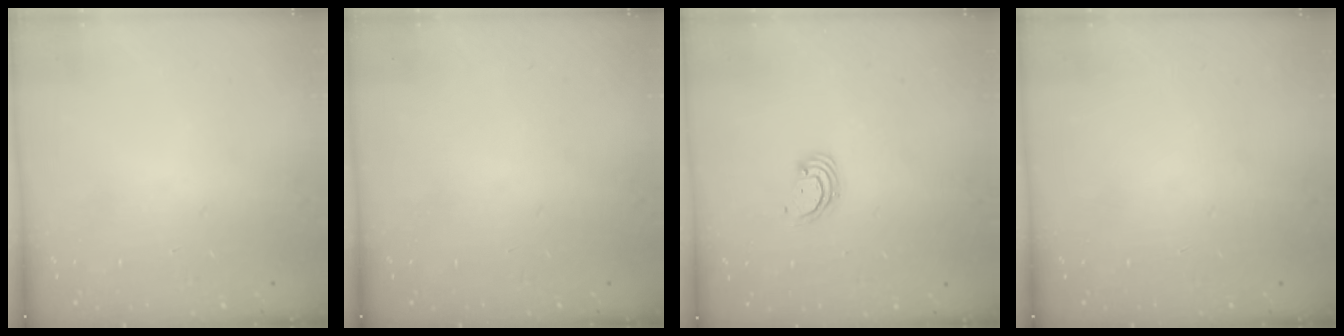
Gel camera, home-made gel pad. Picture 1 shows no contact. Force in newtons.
{"total": 0.0}
{"total": 2.8, "press": 2.8, "slide": 0.2}
{"total": 0.0}